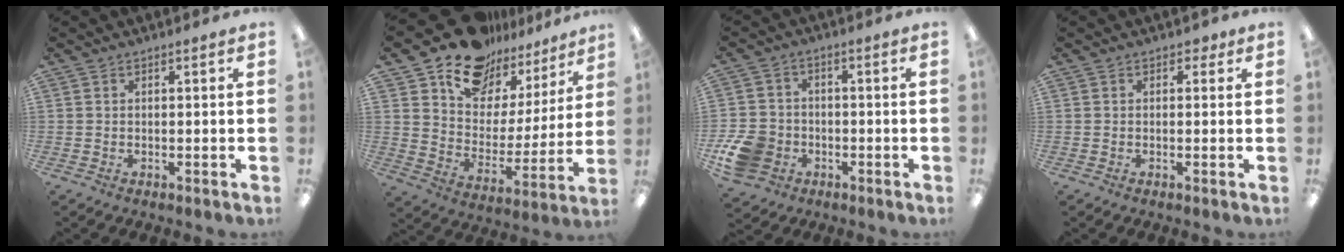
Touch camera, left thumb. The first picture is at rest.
{"total": 15.3, "force": [12.7, 7.9, 3.2], "torque": [-0.074, -0.109, 0.228]}
{"total": 9.9, "force": [-4.0, 8.0, 4.3], "torque": [-0.092, 0.033, -0.071]}
{"total": 1.4, "force": [0.5, 1.1, 0.8], "torque": [-0.002, -0.002, 0.005]}